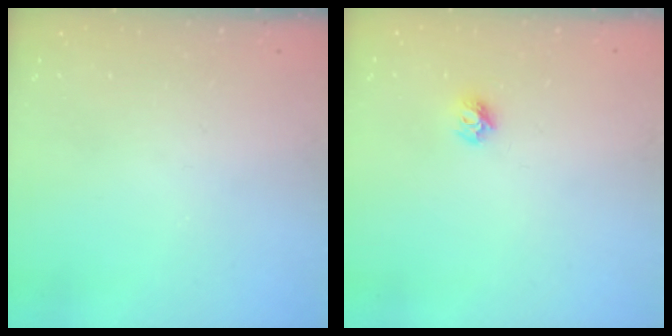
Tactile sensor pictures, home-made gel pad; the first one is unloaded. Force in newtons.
{"total": 5.5, "press": 5.5, "slide": 0.3}